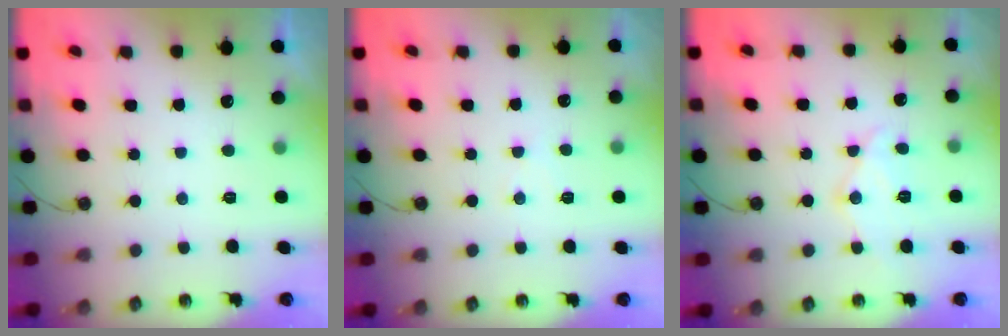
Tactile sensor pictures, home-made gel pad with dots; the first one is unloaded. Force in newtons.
{"total": 4.5, "press": 4.4, "slide": 0.6}
{"total": 12.4, "press": 12.3, "slide": 1.2}